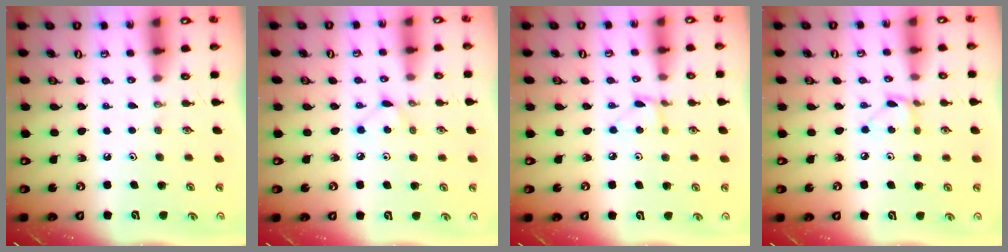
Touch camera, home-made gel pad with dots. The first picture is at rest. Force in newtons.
{"total": 4.8, "press": 4.7, "slide": 0.7}
{"total": 3.4, "press": 3.4, "slide": 0.5}
{"total": 4.2, "press": 4.2, "slide": 0.3}